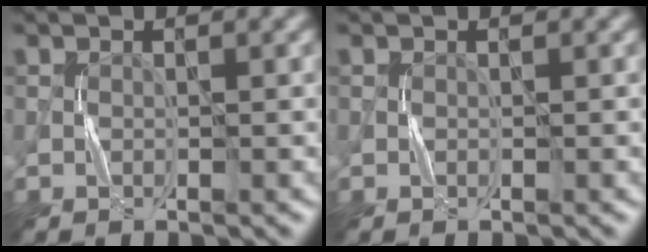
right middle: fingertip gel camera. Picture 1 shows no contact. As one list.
[{"total": 0.0}]